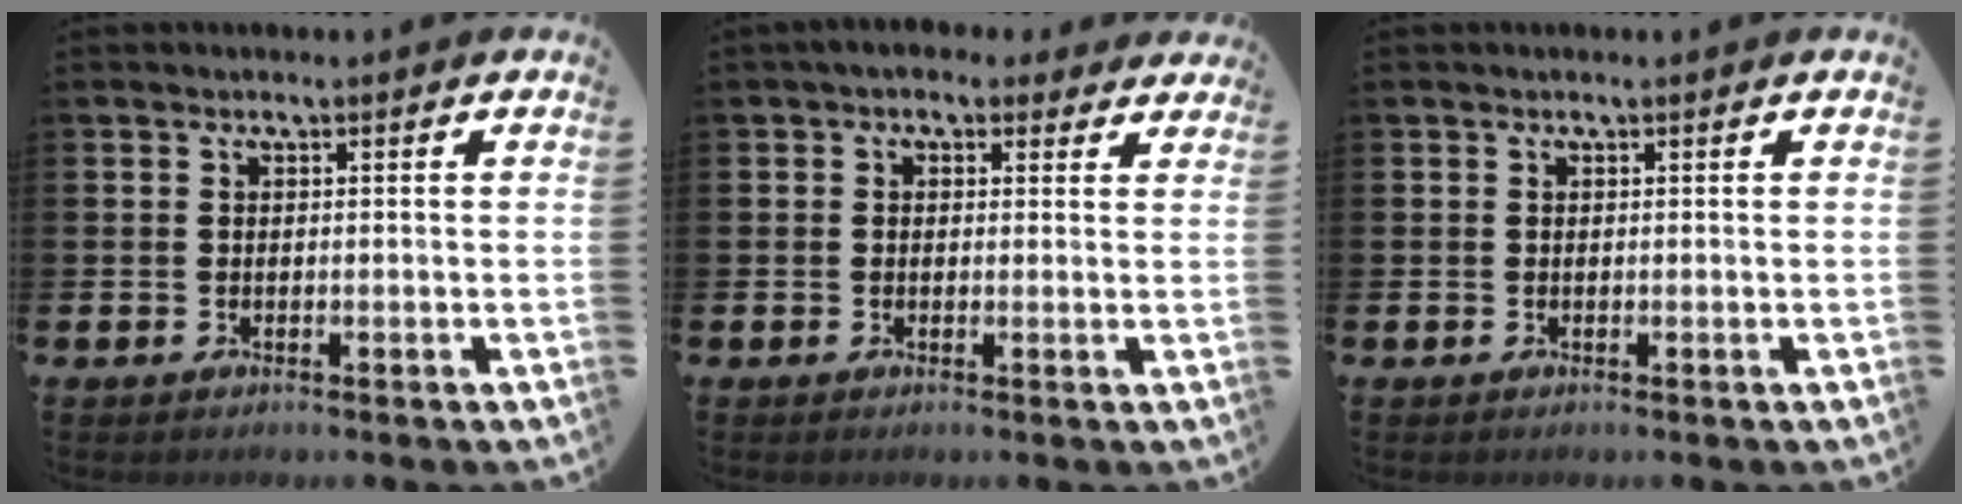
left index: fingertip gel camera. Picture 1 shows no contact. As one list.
[{"total": 2.3, "force": [1.8, 1.3, 0.7], "torque": [-0.017, -0.002, 0.029]}, {"total": 0.0}]